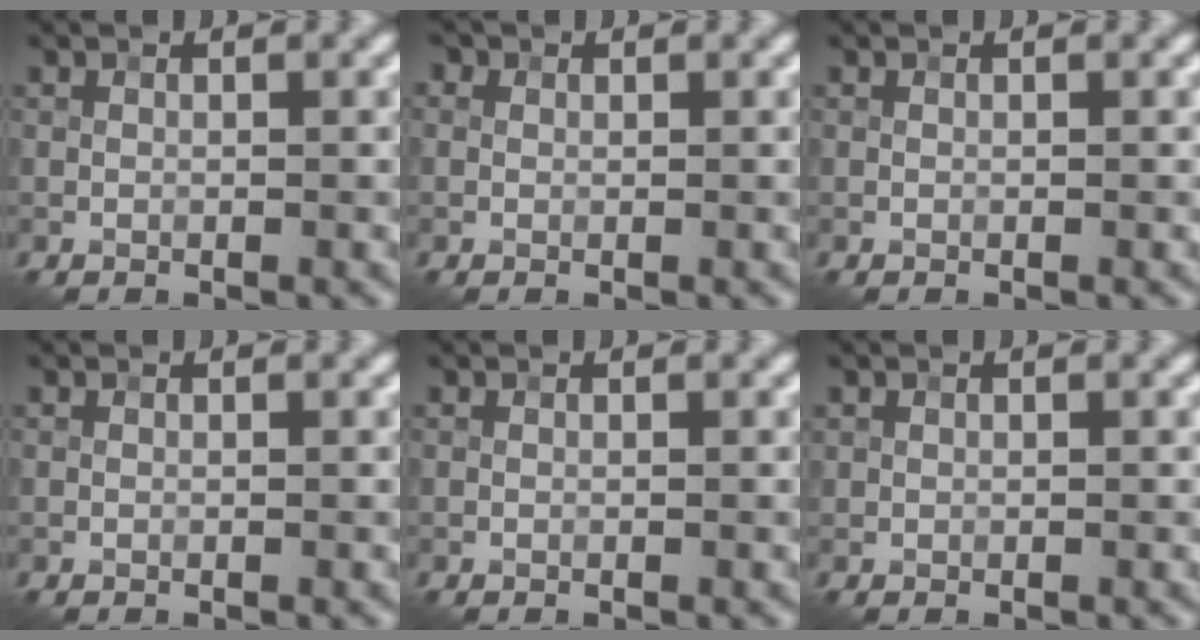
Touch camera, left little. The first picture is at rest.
{"total": 0.8, "force": [0.4, 0.7, 0.2], "torque": [0.001, -0.002, -0.004]}
{"total": 0.0}
{"total": 0.0}
{"total": 0.0}
{"total": 0.0}